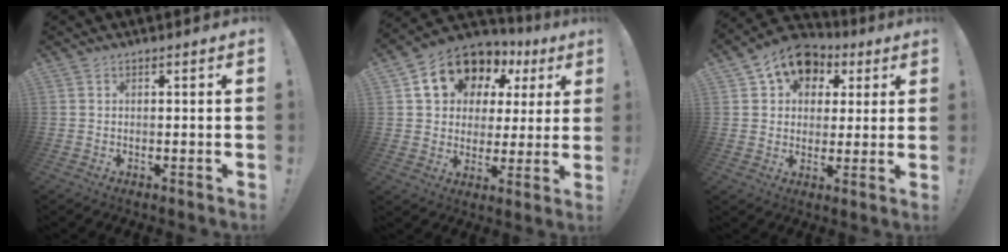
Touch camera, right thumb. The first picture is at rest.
{"total": 14.7, "force": [8.2, 10.3, 6.6], "torque": [-0.107, -0.047, 0.160]}
{"total": 11.5, "force": [5.7, 8.6, 5.0], "torque": [-0.069, -0.027, 0.108]}